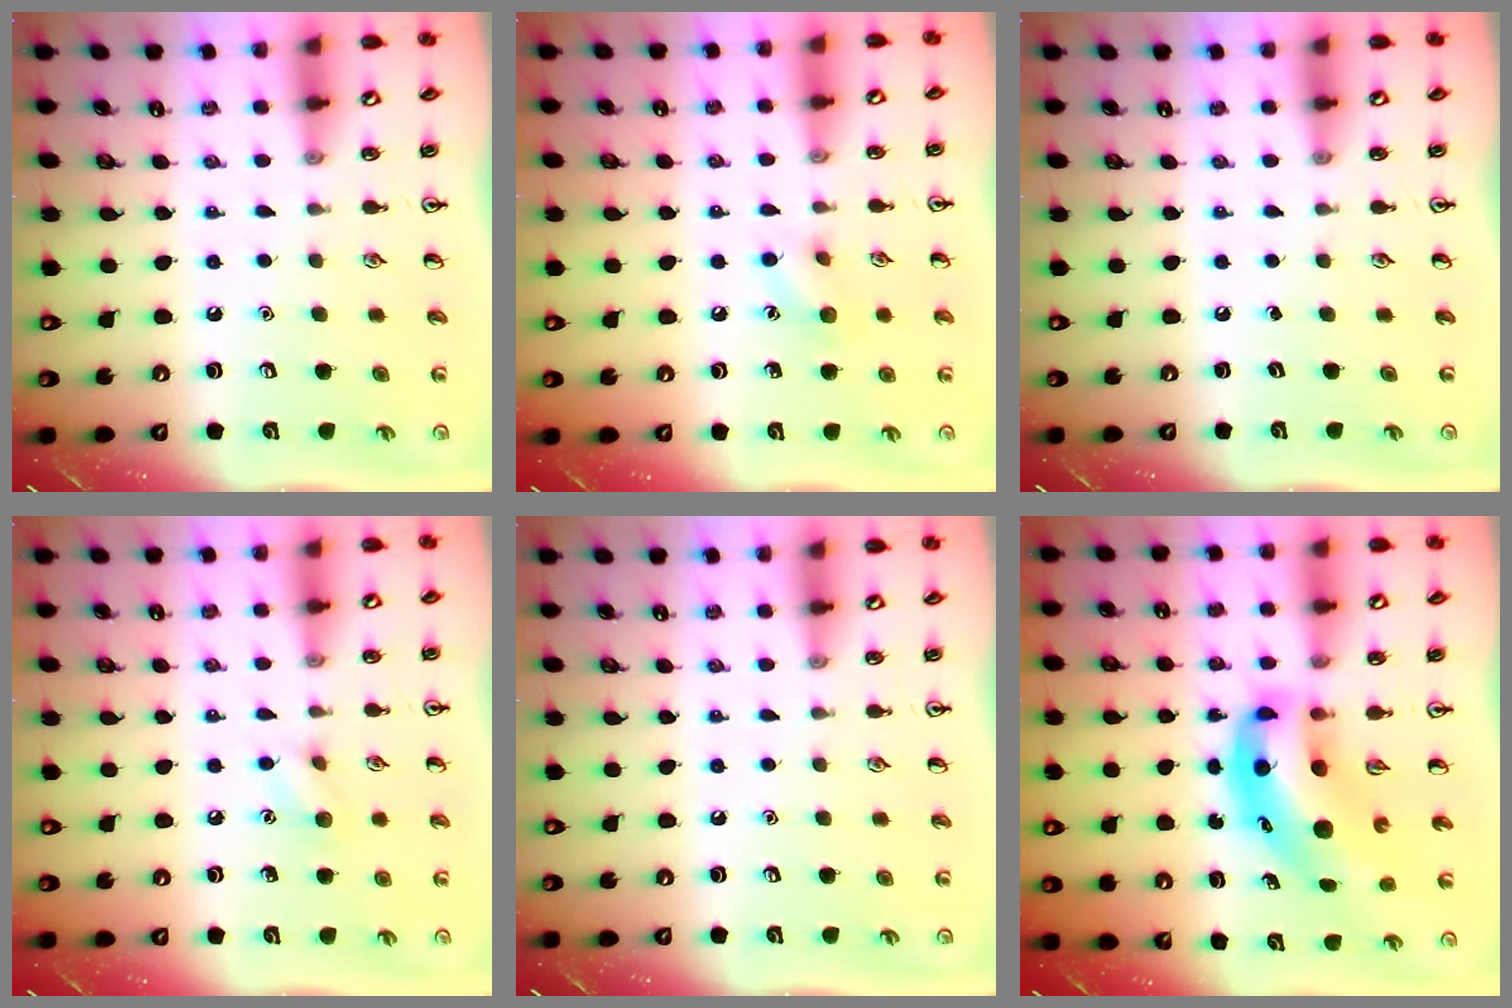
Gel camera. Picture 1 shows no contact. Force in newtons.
{"total": 7.4, "press": 7.2, "slide": 1.9}
{"total": 0.0}
{"total": 6.2, "press": 6.0, "slide": 1.5}
{"total": 0.0}
{"total": 11.9, "press": 11.4, "slide": 3.2}